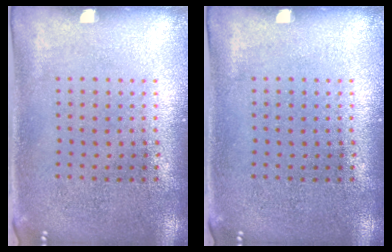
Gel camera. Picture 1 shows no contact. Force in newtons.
{"total": 0.0}